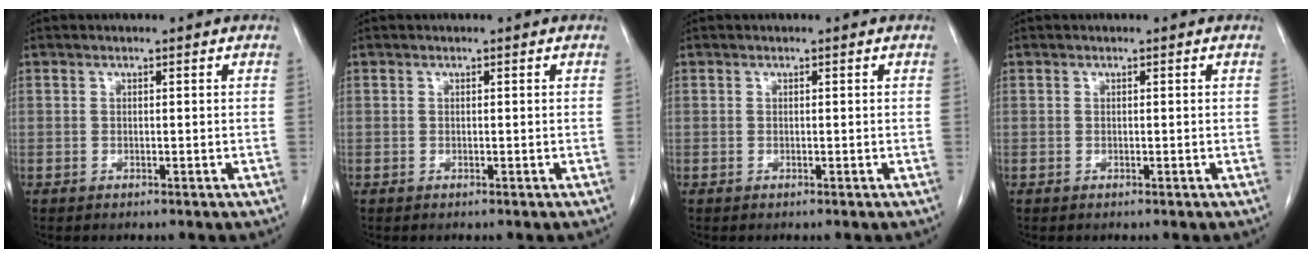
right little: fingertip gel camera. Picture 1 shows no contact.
{"total": 0.0}
{"total": 0.0}
{"total": 0.0}